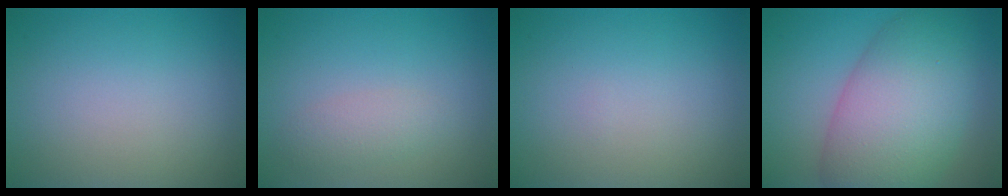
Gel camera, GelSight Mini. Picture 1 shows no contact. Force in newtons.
{"total": 1.8, "press": 1.8, "slide": 0.1}
{"total": 0.0}
{"total": 10.8, "press": 10.8, "slide": 0.3}